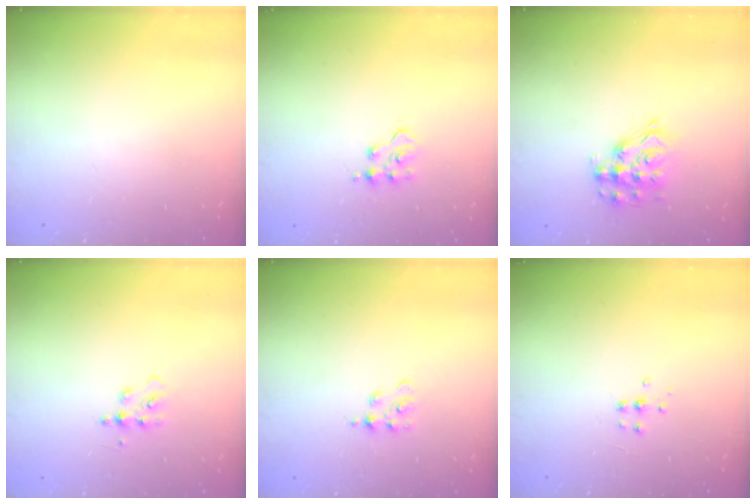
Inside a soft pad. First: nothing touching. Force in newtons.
{"total": 3.8, "press": 3.8, "slide": 0.5}
{"total": 12.2, "press": 12.2, "slide": 0.8}
{"total": 6.7, "press": 6.7, "slide": 0.6}
{"total": 3.1, "press": 3.0, "slide": 0.4}
{"total": 4.0, "press": 4.0, "slide": 0.4}